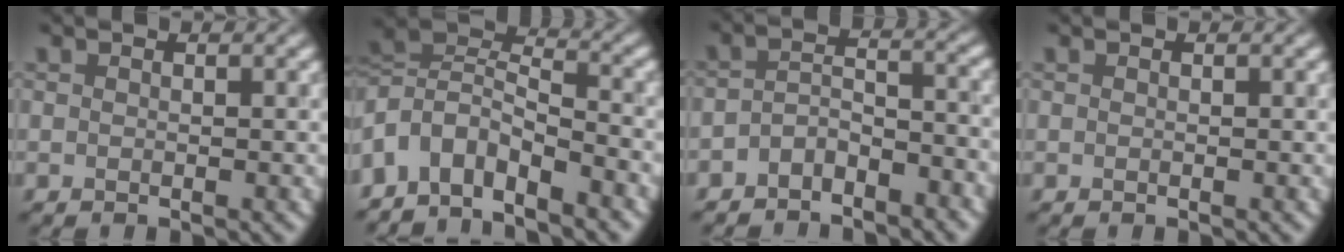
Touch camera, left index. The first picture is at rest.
{"total": 6.4, "force": [-3.8, 3.3, 4.0], "torque": [-0.069, 0.006, -0.082]}
{"total": 3.5, "force": [-2.5, 1.5, 2.0], "torque": [-0.038, 0.005, -0.052]}
{"total": 0.0}